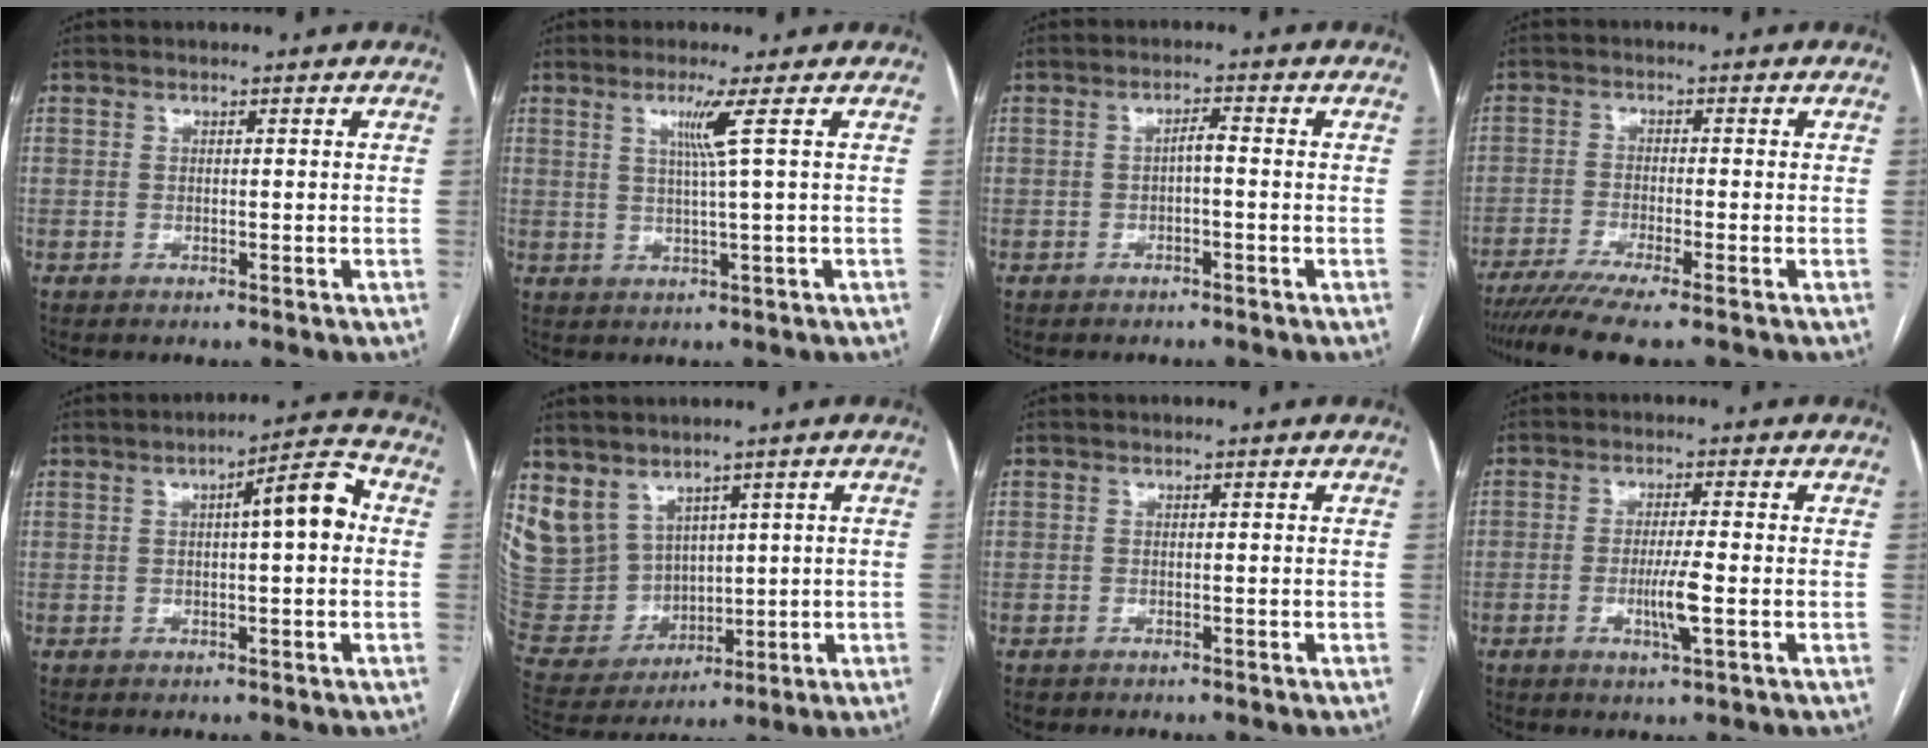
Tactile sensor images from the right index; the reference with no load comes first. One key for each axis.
{"total": 3.8, "fx": 1.4, "fy": -1.5, "fz": 3.2, "tx": -0.067, "ty": -0.008, "tz": 0.031}
{"total": 1.7, "fx": -0.4, "fy": 0.4, "fz": 1.7, "tx": -0.028, "ty": 0.005, "tz": -0.008}
{"total": 8.7, "fx": -7.1, "fy": -0.5, "fz": 5.0, "tx": -0.074, "ty": -0.018, "tz": -0.113}
{"total": 7.0, "fx": 0.9, "fy": 1.2, "fz": 6.8, "tx": -0.098, "ty": 0.024, "tz": 0.008}
{"total": 12.8, "fx": 6.4, "fy": 10.6, "fz": 3.3, "tx": -0.104, "ty": 0.043, "tz": 0.164}
{"total": 0.9, "fx": -0.5, "fy": 0.7, "fz": -0.1, "tx": -0.008, "ty": 0.004, "tz": -0.007}
{"total": 4.7, "fx": -1.2, "fy": -0.1, "fz": 4.5, "tx": -0.085, "ty": -0.007, "tz": -0.021}